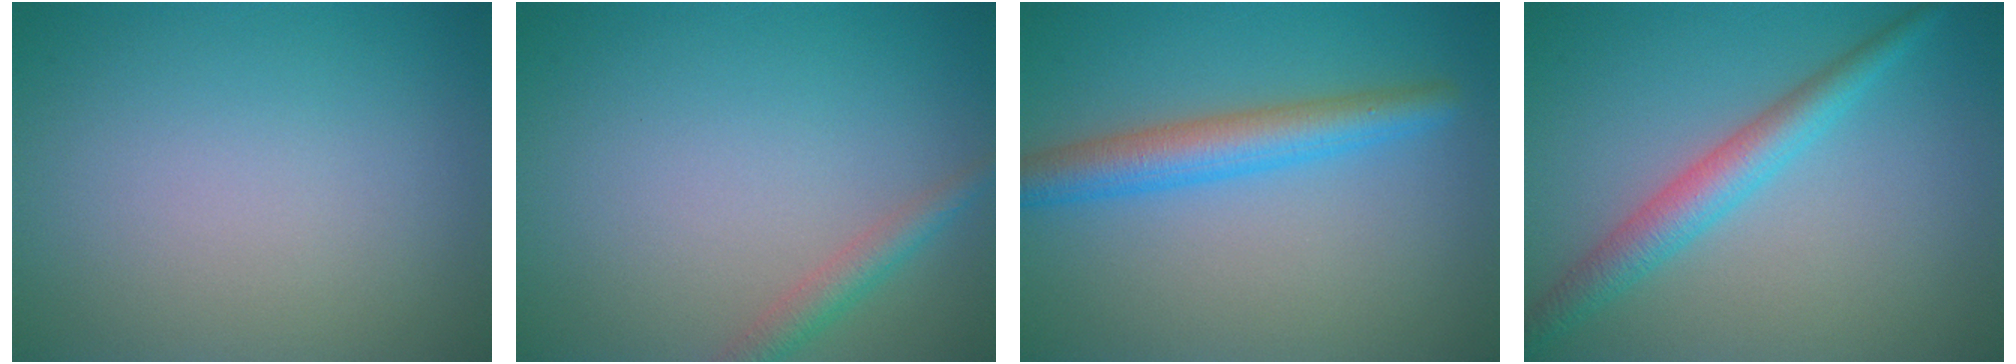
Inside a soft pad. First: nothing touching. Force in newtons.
{"total": 2.0, "press": 2.0, "slide": 0.1}
{"total": 4.4, "press": 4.3, "slide": 0.2}
{"total": 3.5, "press": 3.5, "slide": 0.1}